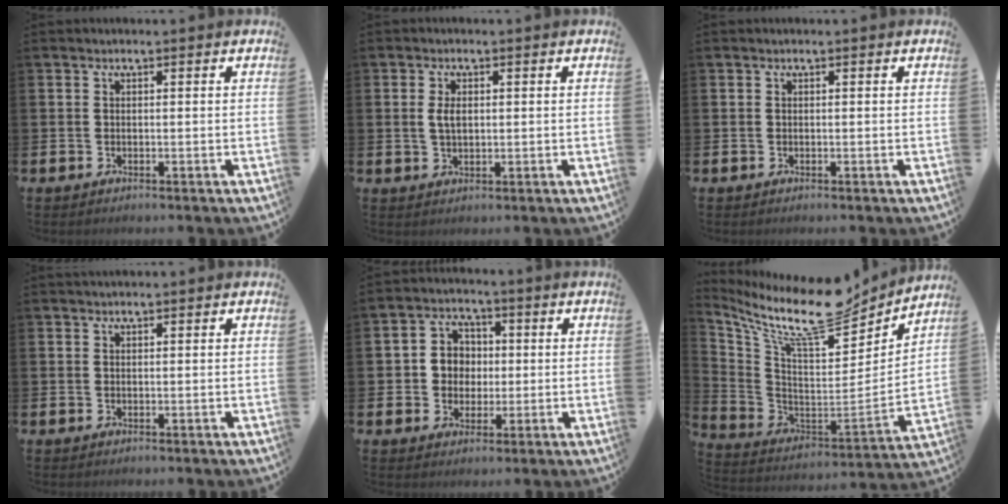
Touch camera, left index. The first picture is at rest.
{"total": 2.5, "force": [0.8, 1.3, 2.0], "torque": [-0.031, 0.002, 0.010]}
{"total": 0.0}
{"total": 0.8, "force": [0.8, 0.1, 0.2], "torque": [0.005, -0.002, 0.012]}
{"total": 4.5, "force": [0.9, 4.2, 1.1], "torque": [-0.036, 0.008, 0.011]}
{"total": 14.6, "force": [11.8, 3.4, 7.9], "torque": [-0.161, -0.084, 0.196]}